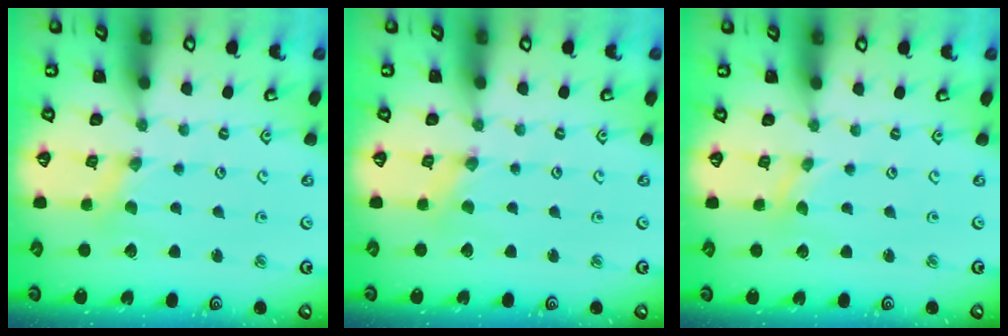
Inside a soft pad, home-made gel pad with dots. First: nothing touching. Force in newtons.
{"total": 0.0}
{"total": 0.0}